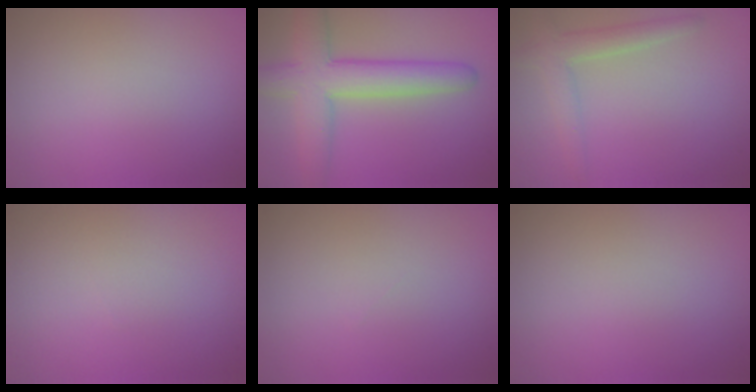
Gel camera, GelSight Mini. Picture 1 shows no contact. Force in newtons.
{"total": 6.7, "press": 6.7, "slide": 0.3}
{"total": 2.7, "press": 2.7, "slide": 0.2}
{"total": 0.0}
{"total": 0.0}
{"total": 0.0}